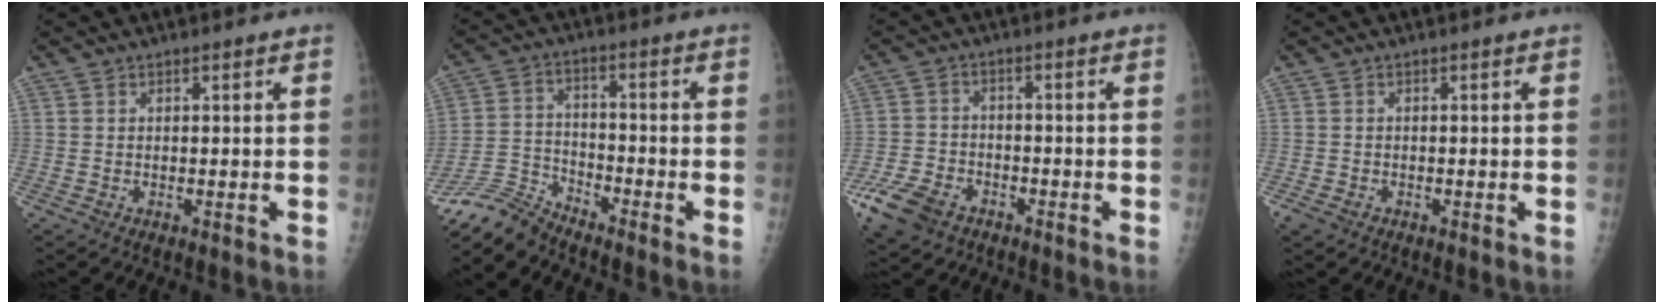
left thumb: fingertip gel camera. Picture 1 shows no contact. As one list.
[{"total": 7.1, "force": [-7.1, 0.6, 0.1], "torque": [-0.009, 0.039, -0.147]}, {"total": 9.3, "force": [-5.4, 6.0, 4.5], "torque": [-0.094, 0.017, -0.098]}, {"total": 1.7, "force": [-1.0, 1.2, 0.8], "torque": [-0.017, -0.002, -0.017]}]